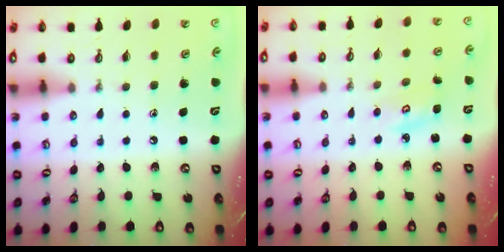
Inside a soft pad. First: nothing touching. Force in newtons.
{"total": 3.6, "press": 3.5, "slide": 0.3}